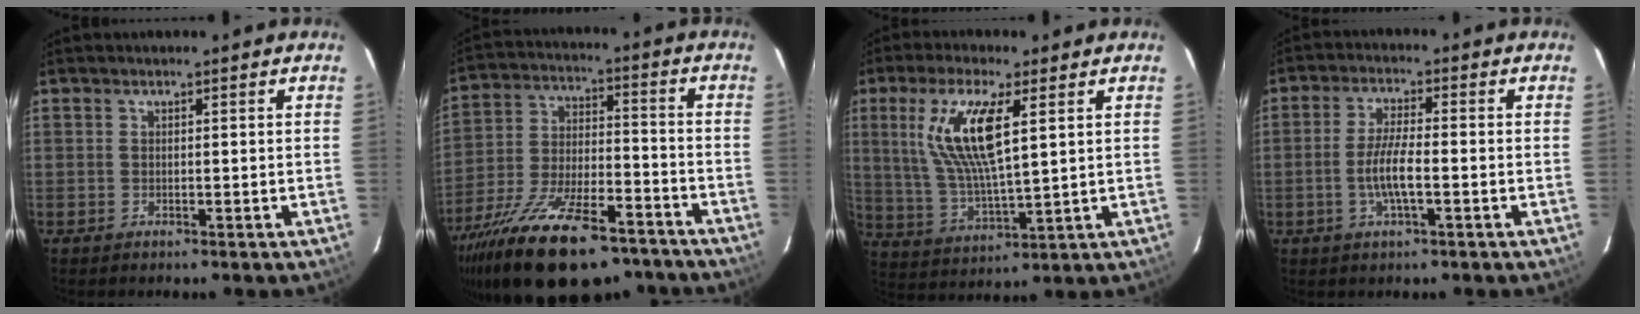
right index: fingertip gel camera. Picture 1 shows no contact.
{"total": 25.5, "force": [-18.2, 9.8, 14.9], "torque": [-0.282, -0.034, -0.277]}
{"total": 13.7, "force": [4.7, 3.5, 12.4], "torque": [-0.246, 0.000, 0.101]}
{"total": 6.3, "force": [-1.7, 1.2, 5.9], "torque": [-0.117, -0.002, -0.034]}